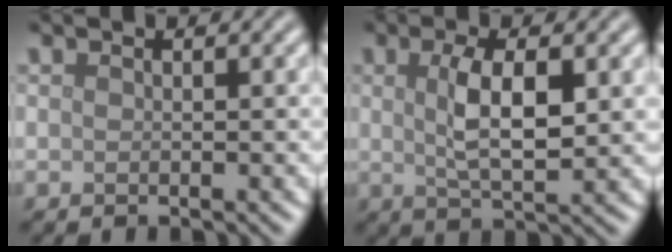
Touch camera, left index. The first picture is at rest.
{"total": 4.8, "force": [0.8, 1.6, 4.5], "torque": [-0.092, -0.001, 0.017]}